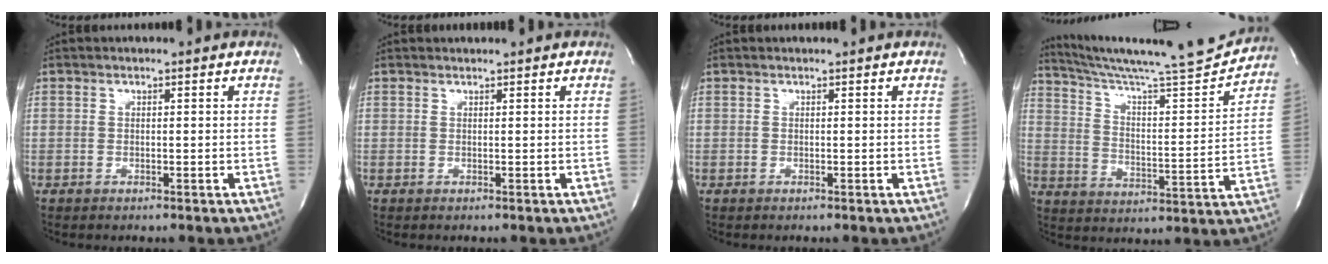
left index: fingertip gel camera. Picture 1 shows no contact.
{"total": 0.0}
{"total": 0.0}
{"total": 17.3, "force": [16.7, -0.7, 4.7], "torque": [-0.089, -0.060, 0.247]}